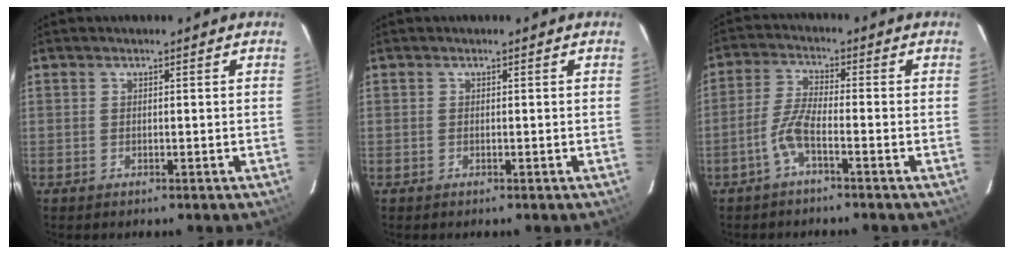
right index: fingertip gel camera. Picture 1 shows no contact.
{"total": 0.0}
{"total": 4.4, "force": [-2.5, 0.4, 3.6], "torque": [-0.084, 0.006, -0.052]}